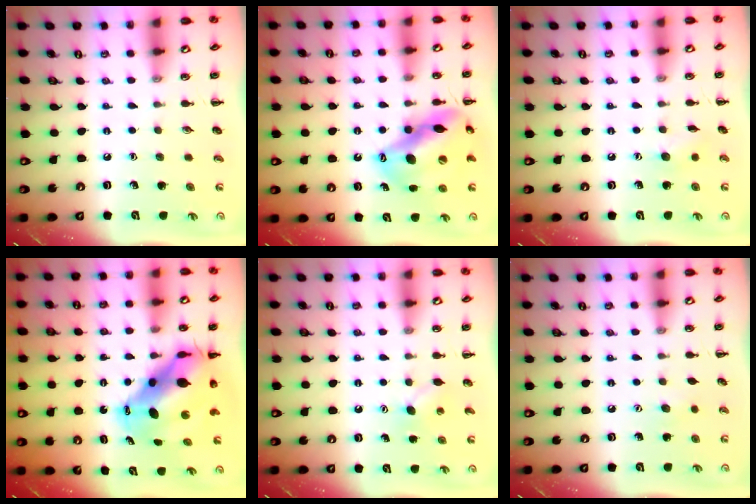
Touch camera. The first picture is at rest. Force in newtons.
{"total": 17.0, "press": 16.4, "slide": 4.6}
{"total": 5.5, "press": 5.3, "slide": 1.3}
{"total": 12.2, "press": 11.8, "slide": 3.2}
{"total": 3.7, "press": 3.6, "slide": 1.0}
{"total": 3.1, "press": 3.0, "slide": 0.7}